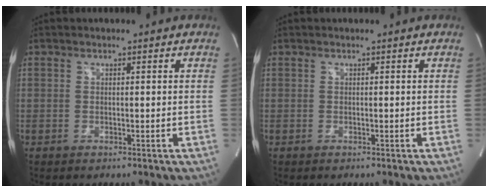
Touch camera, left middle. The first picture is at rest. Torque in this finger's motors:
{"motor_torque": [0.12, -0.09, 0.04, 0.01]}